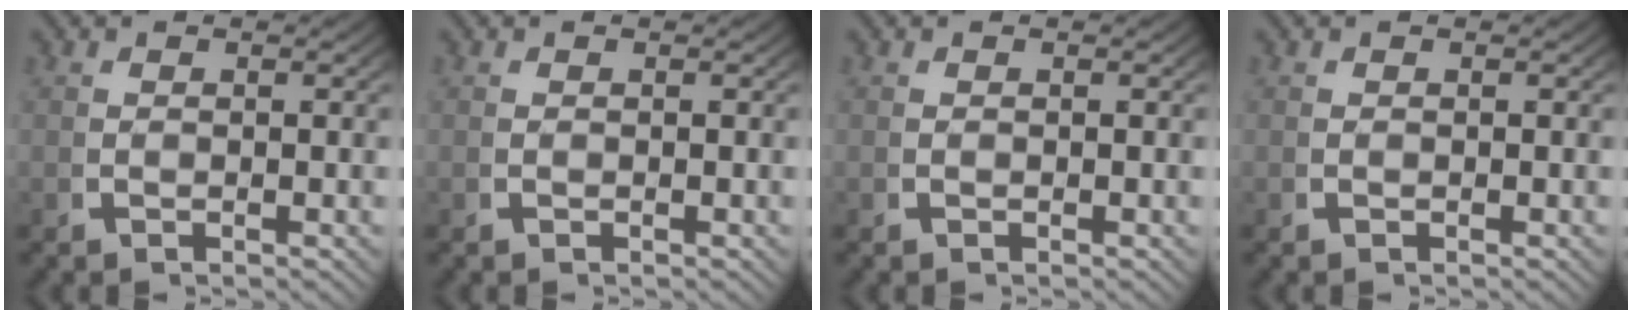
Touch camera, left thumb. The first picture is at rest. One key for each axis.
{"total": 0.0}
{"total": 0.0}
{"total": 0.0}